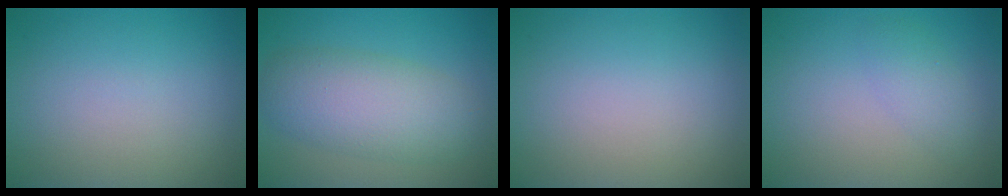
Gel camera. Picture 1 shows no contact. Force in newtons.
{"total": 6.4, "press": 6.4, "slide": 0.5}
{"total": 0.0}
{"total": 1.9, "press": 1.9, "slide": 0.1}